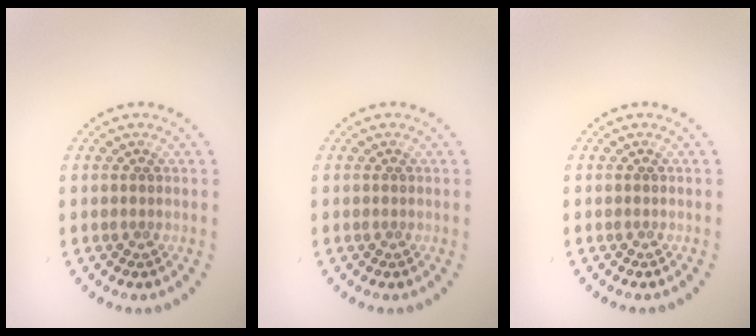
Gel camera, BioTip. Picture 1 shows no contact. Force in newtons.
{"total": 0.0}
{"total": 0.0}